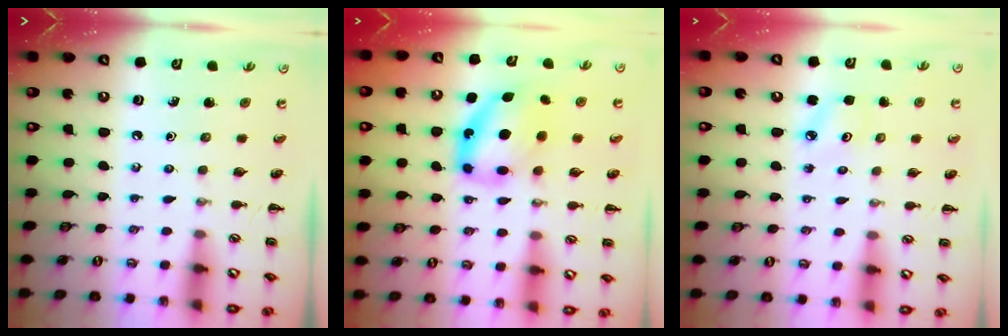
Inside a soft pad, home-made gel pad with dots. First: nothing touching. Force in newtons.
{"total": 10.0, "press": 9.8, "slide": 2.3}
{"total": 4.3, "press": 4.2, "slide": 1.0}